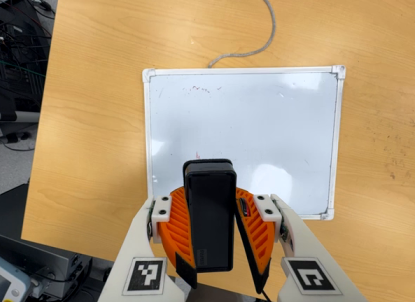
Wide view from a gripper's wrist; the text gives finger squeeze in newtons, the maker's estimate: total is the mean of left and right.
{"total": 9.6, "left": 9.4, "right": 9.9}